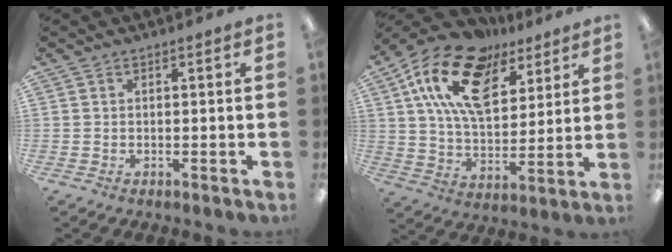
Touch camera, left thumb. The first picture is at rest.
{"total": 19.8, "force": [10.8, 10.7, 12.6], "torque": [-0.233, -0.042, 0.193]}